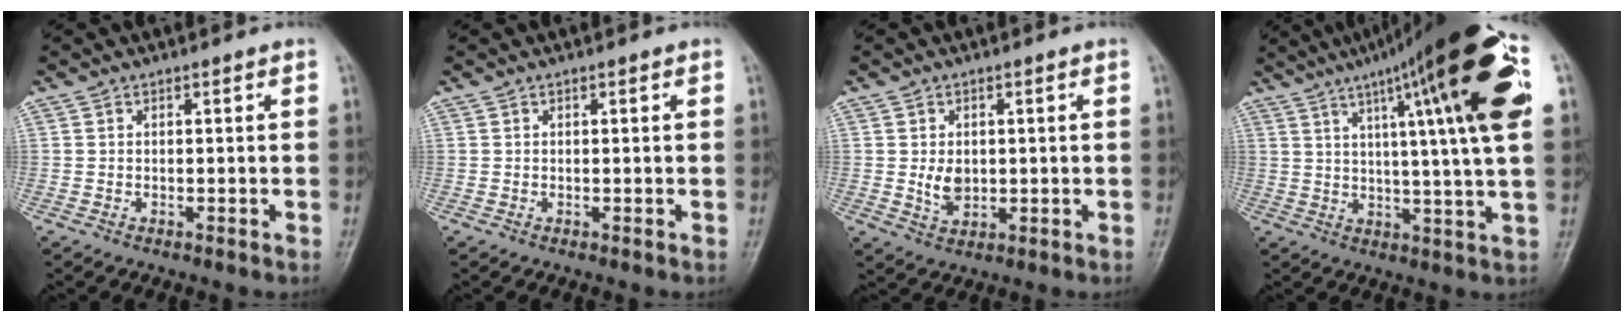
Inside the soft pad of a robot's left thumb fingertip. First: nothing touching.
{"total": 0.6, "force": [0.2, 0.2, 0.5], "torque": [-0.007, 0.003, 0.003]}
{"total": 4.1, "force": [0.2, 3.0, 2.8], "torque": [-0.038, -0.006, 0.010]}
{"total": 24.9, "force": [10.3, 2.9, 22.5], "torque": [-0.326, -0.002, 0.144]}